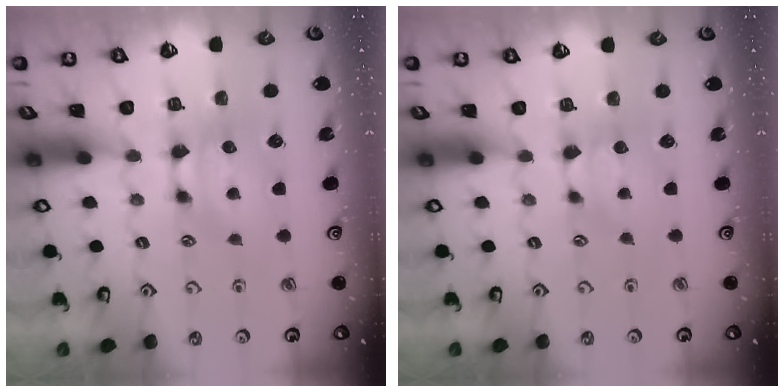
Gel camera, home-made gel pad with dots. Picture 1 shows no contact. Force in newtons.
{"total": 0.0}